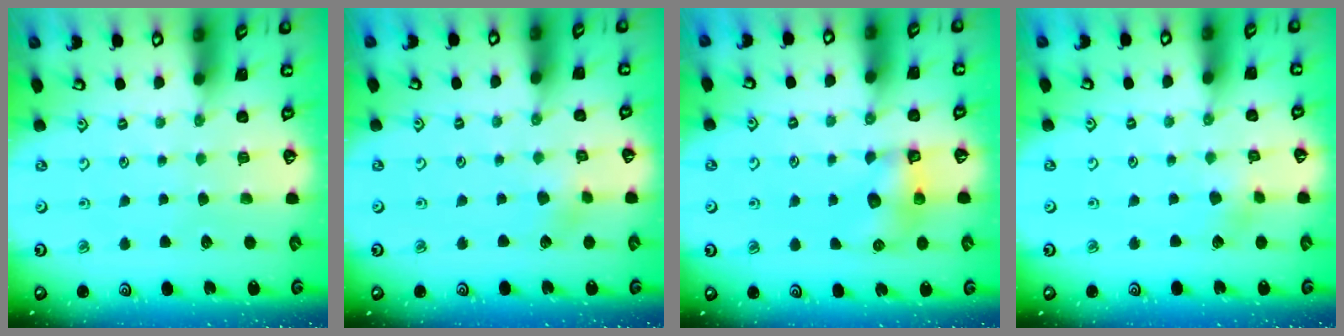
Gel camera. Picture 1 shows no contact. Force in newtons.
{"total": 3.2, "press": 3.1, "slide": 0.3}
{"total": 6.8, "press": 6.8, "slide": 0.1}
{"total": 2.7, "press": 2.6, "slide": 0.5}